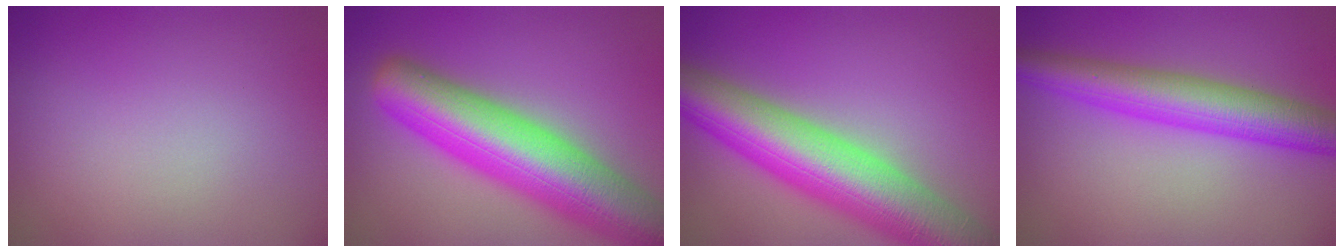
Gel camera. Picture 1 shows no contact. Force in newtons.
{"total": 12.3, "press": 12.3, "slide": 0.5}
{"total": 11.8, "press": 11.8, "slide": 0.5}
{"total": 6.7, "press": 6.7, "slide": 0.1}